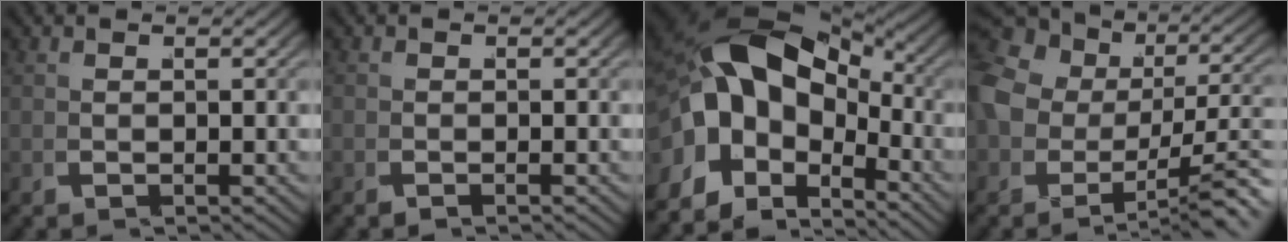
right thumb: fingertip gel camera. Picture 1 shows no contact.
{"total": 0.6, "force": [-0.5, 0.3, 0.2], "torque": [-0.005, -0.001, -0.014]}
{"total": 15.6, "force": [-0.5, 10.6, 11.4], "torque": [-0.246, -0.033, -0.005]}
{"total": 10.5, "force": [-2.7, 7.1, 7.2], "torque": [-0.136, -0.017, -0.037]}